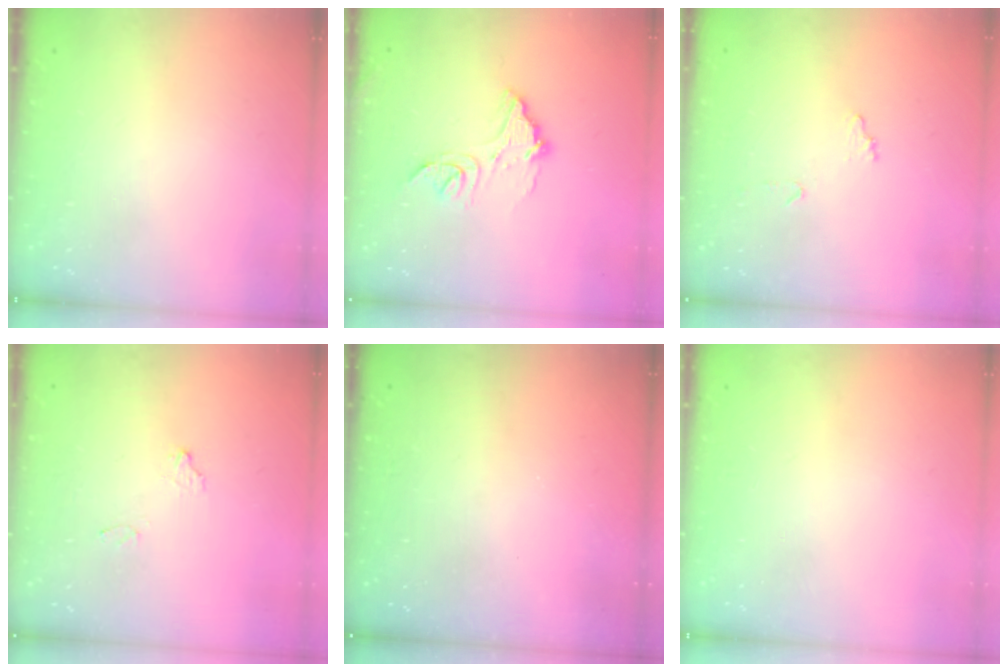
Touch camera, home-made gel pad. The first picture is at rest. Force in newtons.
{"total": 12.3, "press": 12.3, "slide": 1.0}
{"total": 6.2, "press": 6.2, "slide": 0.3}
{"total": 7.1, "press": 7.1, "slide": 0.3}
{"total": 2.9, "press": 2.7, "slide": 0.8}
{"total": 0.0}